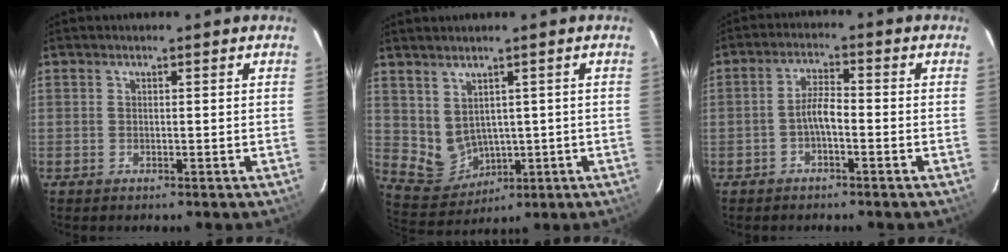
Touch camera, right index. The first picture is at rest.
{"total": 7.2, "force": [1.4, 5.8, 4.2], "torque": [-0.089, -0.012, 0.056]}
{"total": 3.6, "force": [-1.6, 1.0, 3.1], "torque": [-0.063, 0.011, -0.032]}